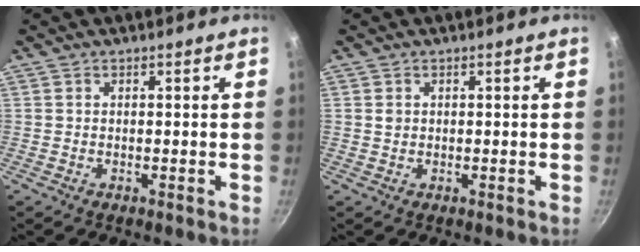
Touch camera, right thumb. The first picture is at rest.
{"total": 0.8, "force": [0.2, 0.7, 0.4], "torque": [-0.005, 0.001, 0.004]}